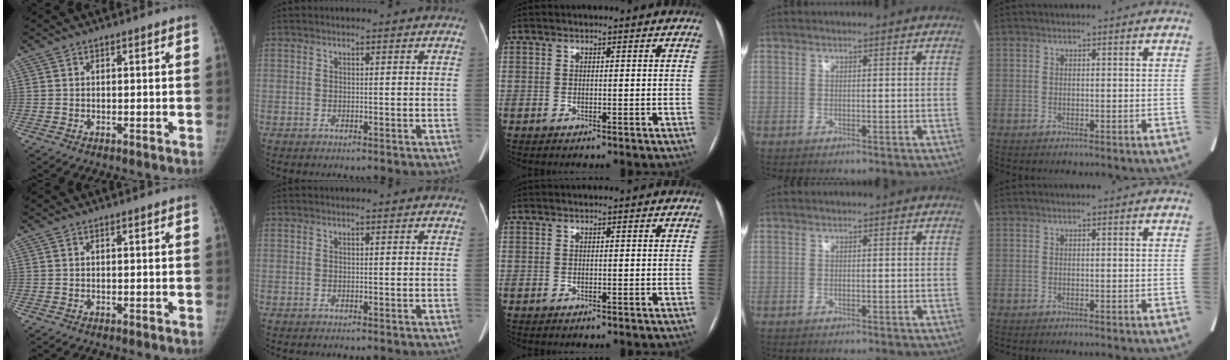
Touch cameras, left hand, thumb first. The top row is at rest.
{}